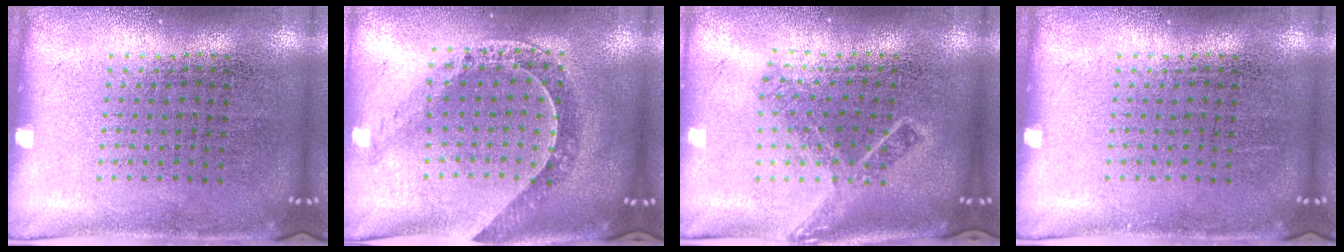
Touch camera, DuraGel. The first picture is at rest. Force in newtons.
{"total": 1.1, "press": 1.1, "slide": 0.1}
{"total": 1.9, "press": 1.3, "slide": 1.4}
{"total": 0.0}